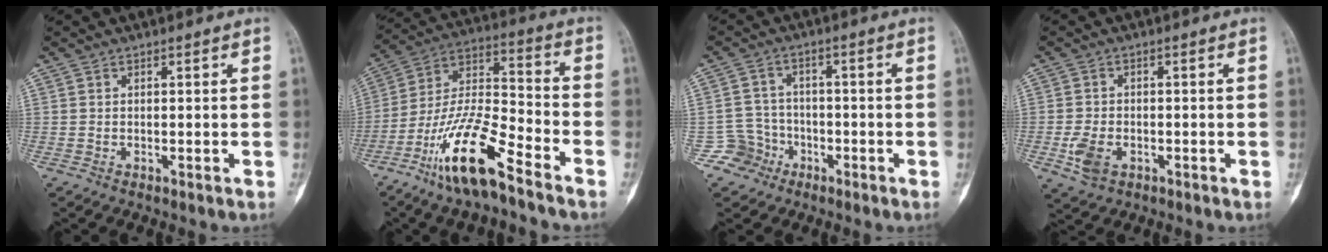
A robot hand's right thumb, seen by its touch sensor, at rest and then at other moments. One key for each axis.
{"total": 16.6, "fx": -10.6, "fy": 3.7, "fz": 12.2, "tx": -0.239, "ty": 0.067, "tz": -0.201}
{"total": 5.6, "fx": -3.0, "fy": 4.7, "fz": -0.1, "tx": 0.036, "ty": 0.026, "tz": -0.056}
{"total": 5.0, "fx": -1.8, "fy": 3.2, "fz": 3.4, "tx": -0.070, "ty": 0.002, "tz": -0.030}